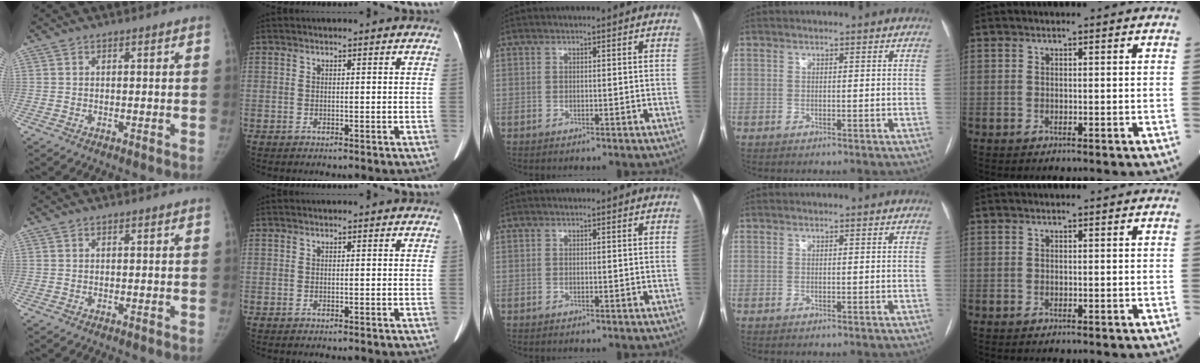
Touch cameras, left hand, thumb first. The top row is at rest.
{}